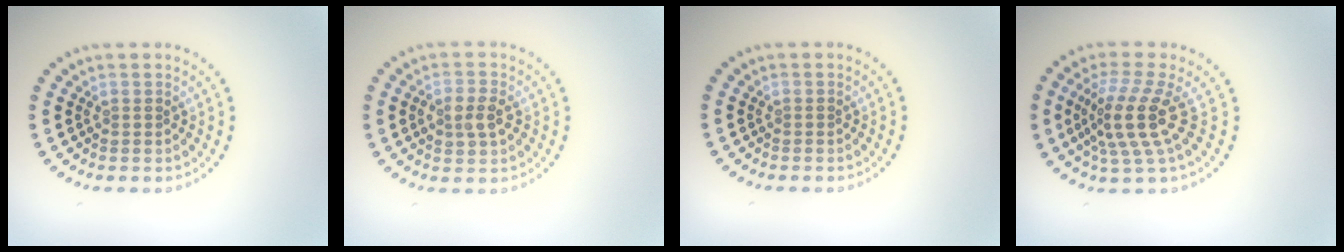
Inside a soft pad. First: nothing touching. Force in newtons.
{"total": 2.4, "press": 2.4, "slide": 0.4}
{"total": 0.0}
{"total": 4.5, "press": 3.4, "slide": 3.0}